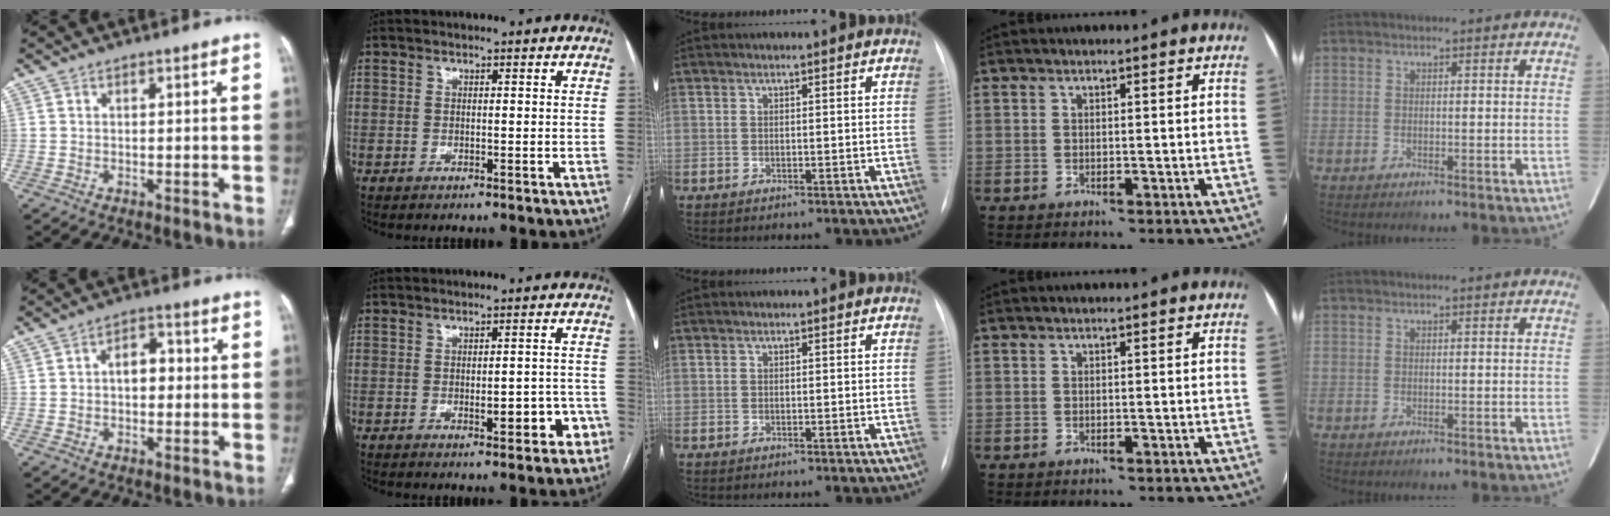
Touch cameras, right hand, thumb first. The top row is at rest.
{"thumb": {"total": 4.9, "force": [0.0, 3.3, 3.6], "torque": [-0.041, 0.018, -0.008]}, "index": {"total": 5.6, "force": [-2.2, 2.1, 4.7], "torque": [-0.052, 0.013, -0.021]}}